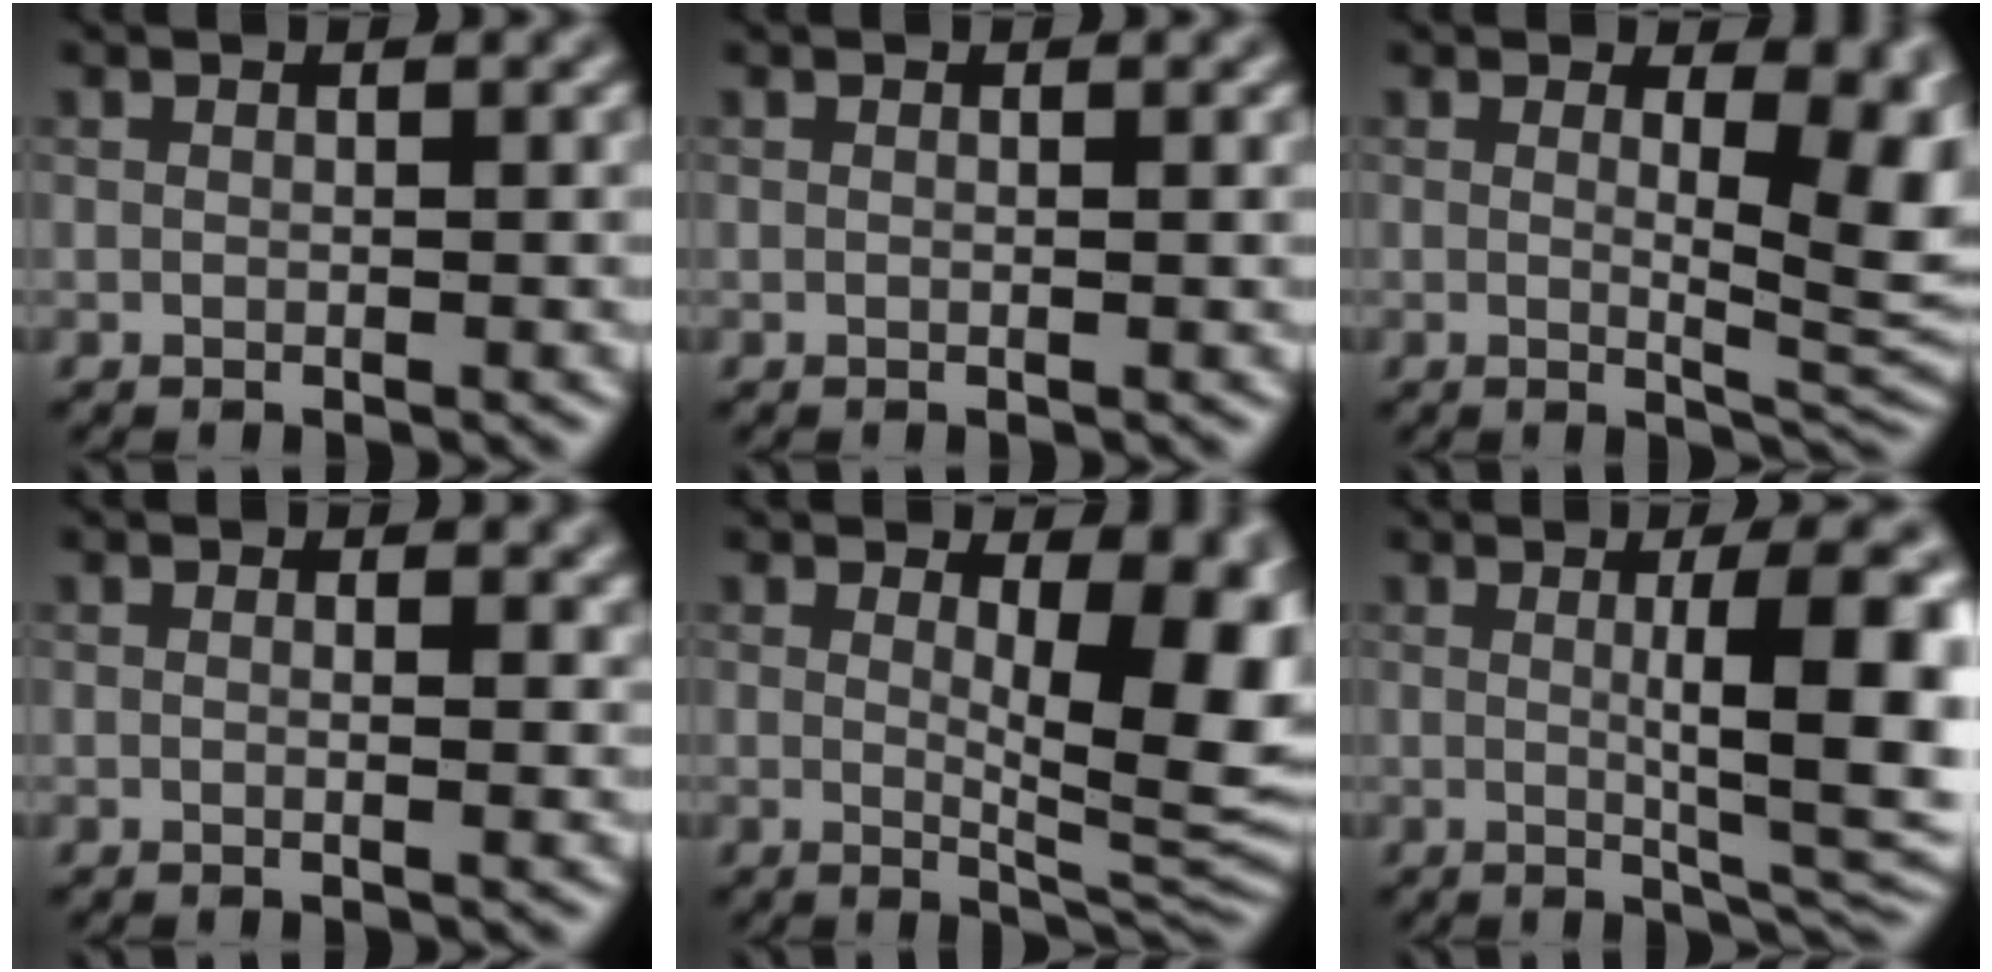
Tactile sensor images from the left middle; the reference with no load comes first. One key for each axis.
{"total": 0.0}
{"total": 7.6, "fx": 1.8, "fy": 3.3, "fz": 6.6, "tx": -0.055, "ty": -0.009, "tz": 0.032}
{"total": 1.3, "fx": 0.4, "fy": 0.5, "fz": 1.1, "tx": -0.013, "ty": -0.005, "tz": 0.008}
{"total": 8.4, "fx": 1.9, "fy": 3.2, "fz": 7.6, "tx": -0.091, "ty": -0.015, "tz": 0.041}
{"total": 8.5, "fx": 0.6, "fy": 2.0, "fz": 8.2, "tx": -0.104, "ty": -0.004, "tz": 0.014}